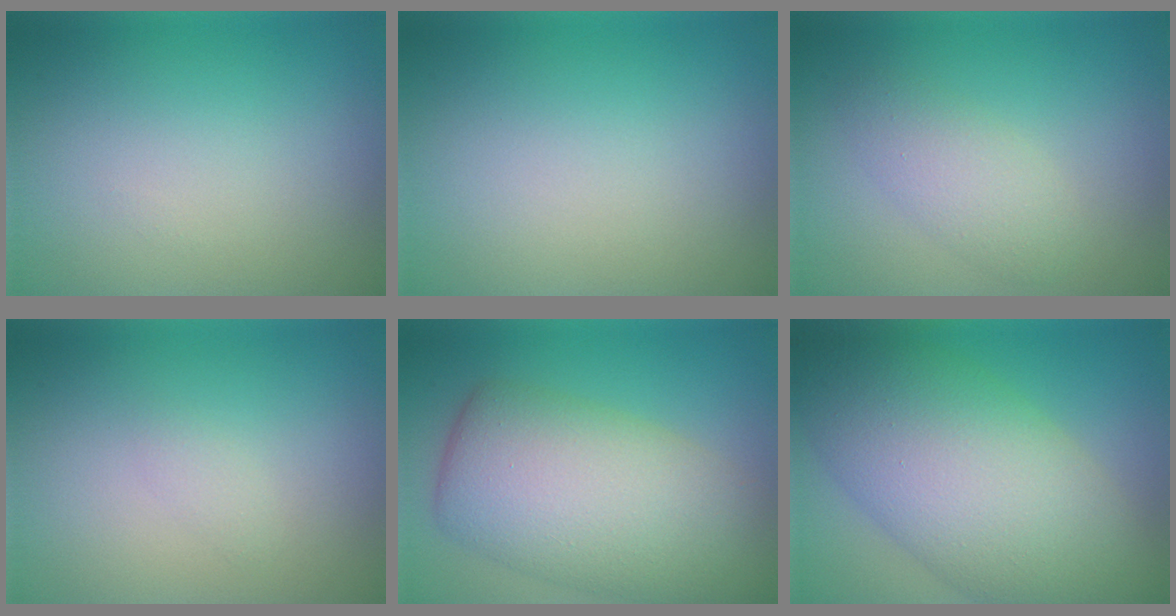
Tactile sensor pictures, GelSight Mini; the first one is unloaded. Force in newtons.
{"total": 0.0}
{"total": 2.7, "press": 2.7, "slide": 0.0}
{"total": 0.8, "press": 0.8, "slide": 0.0}
{"total": 10.3, "press": 10.3, "slide": 0.6}
{"total": 12.7, "press": 12.7, "slide": 0.2}